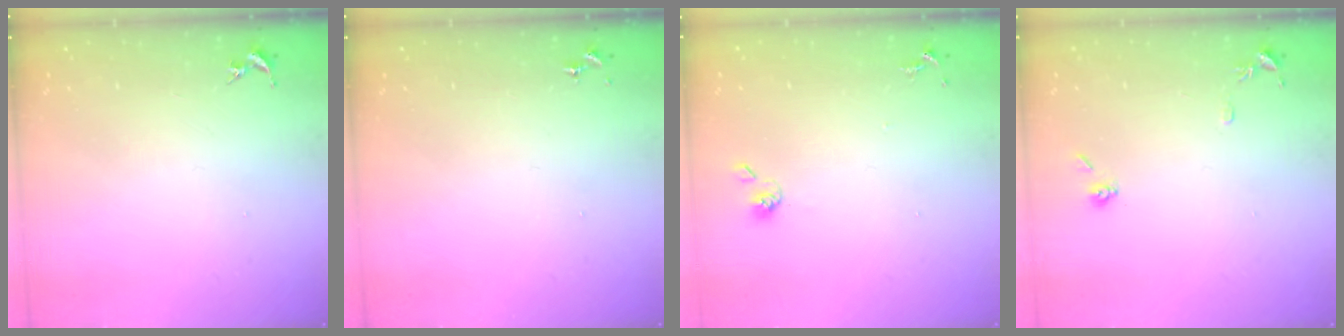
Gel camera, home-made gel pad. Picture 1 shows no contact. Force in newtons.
{"total": 0.0}
{"total": 5.5, "press": 5.4, "slide": 0.9}
{"total": 7.2, "press": 7.2, "slide": 0.8}